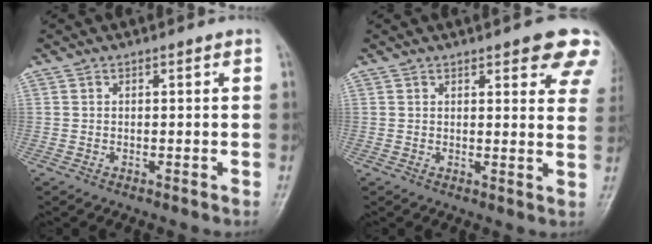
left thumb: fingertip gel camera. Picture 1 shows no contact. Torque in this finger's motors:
{"motor_torque": [1.41, 0.90, 1.30, -0.72, 0.01]}